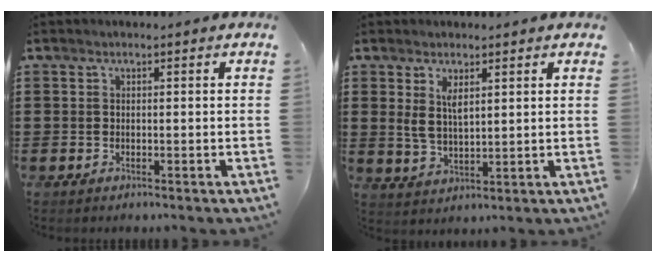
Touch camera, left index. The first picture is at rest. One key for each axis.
{"total": 4.3, "fx": 2.2, "fy": 2.0, "fz": 3.2, "tx": -0.069, "ty": 0.007, "tz": 0.038}